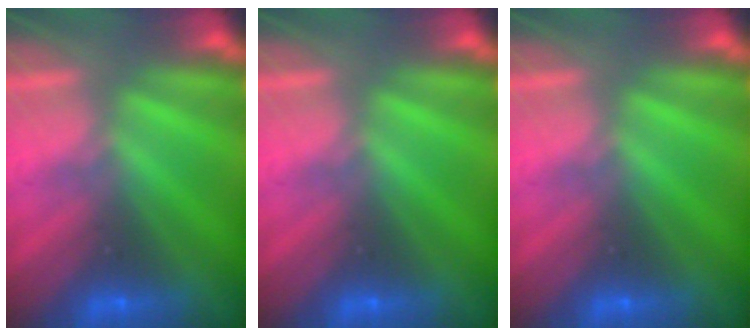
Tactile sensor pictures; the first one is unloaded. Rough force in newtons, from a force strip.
{"total": 0.0}
{"total": 0.0}